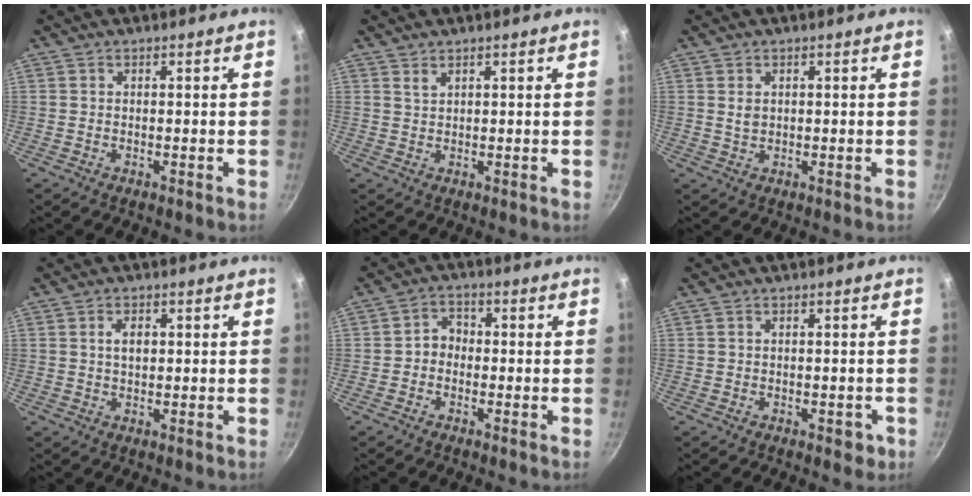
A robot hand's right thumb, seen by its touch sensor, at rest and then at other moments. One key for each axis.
{"total": 1.3, "fx": 1.0, "fy": 0.5, "fz": 0.6, "tx": -0.005, "ty": -0.007, "tz": 0.022}
{"total": 1.6, "fx": 0.4, "fy": 1.1, "fz": 1.0, "tx": -0.017, "ty": -0.005, "tz": 0.013}
{"total": 2.8, "fx": 0.6, "fy": 1.7, "fz": 2.1, "tx": -0.031, "ty": 0.000, "tz": 0.010}
{"total": 3.8, "fx": -0.8, "fy": 3.1, "fz": 2.0, "tx": -0.015, "ty": 0.019, "tz": -0.026}
{"total": 2.3, "fx": -1.0, "fy": 1.3, "fz": 1.6, "tx": -0.009, "ty": 0.003, "tz": -0.011}